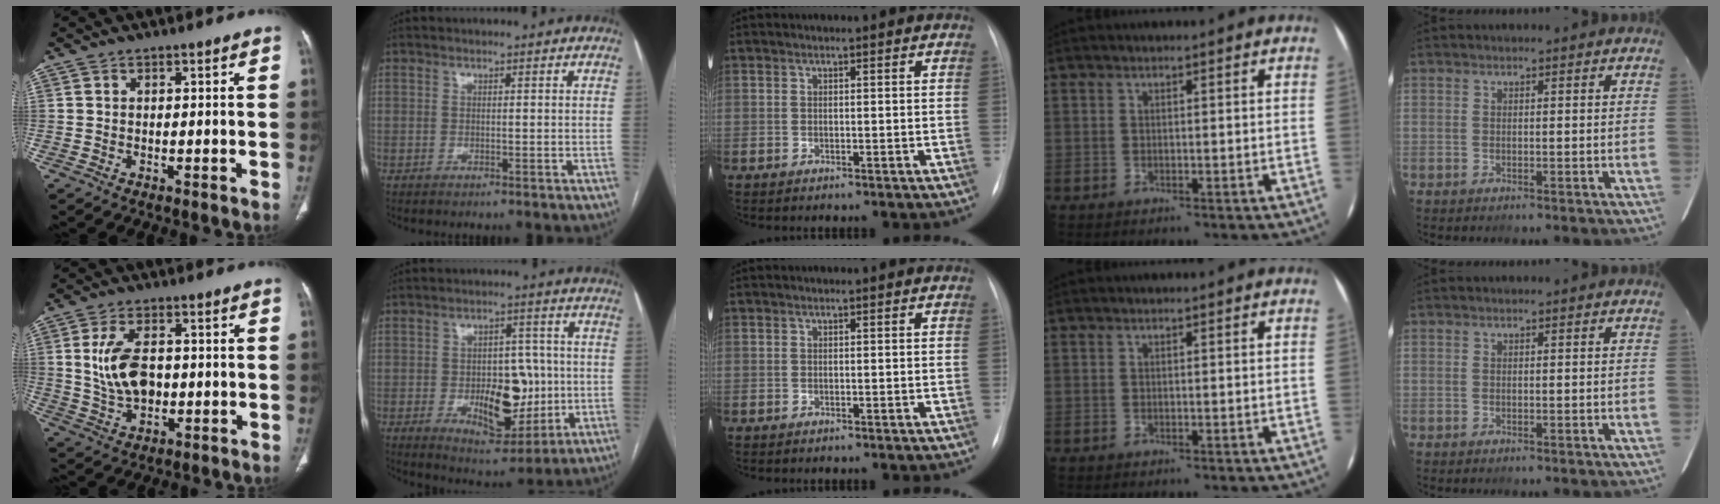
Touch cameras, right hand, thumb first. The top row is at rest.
{"thumb": {"total": 9.3, "force": [0.4, 5.6, 7.4], "torque": [-0.136, 0.002, 0.016]}, "index": {"total": 11.9, "force": [-1.9, 6.1, 10.1], "torque": [-0.148, 0.009, -0.017]}}